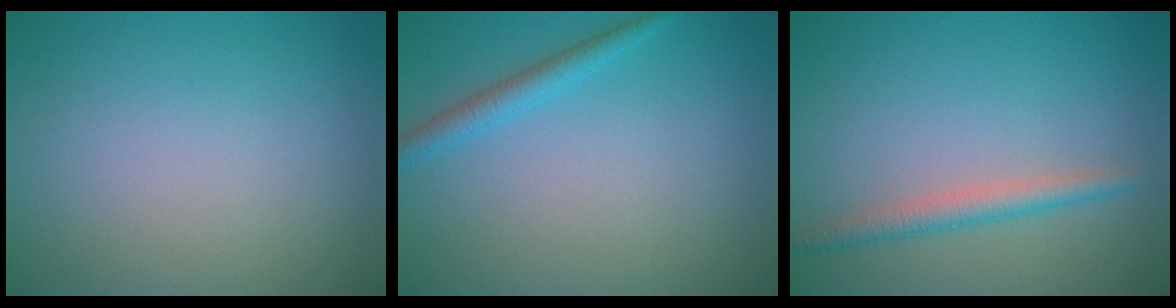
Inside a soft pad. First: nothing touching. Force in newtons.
{"total": 1.9, "press": 1.9, "slide": 0.2}
{"total": 2.3, "press": 2.3, "slide": 0.1}